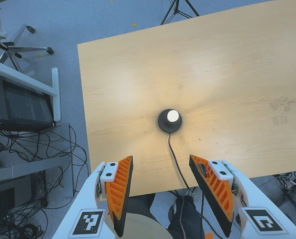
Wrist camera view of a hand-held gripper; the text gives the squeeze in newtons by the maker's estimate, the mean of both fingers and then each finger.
{"total": 0.0}